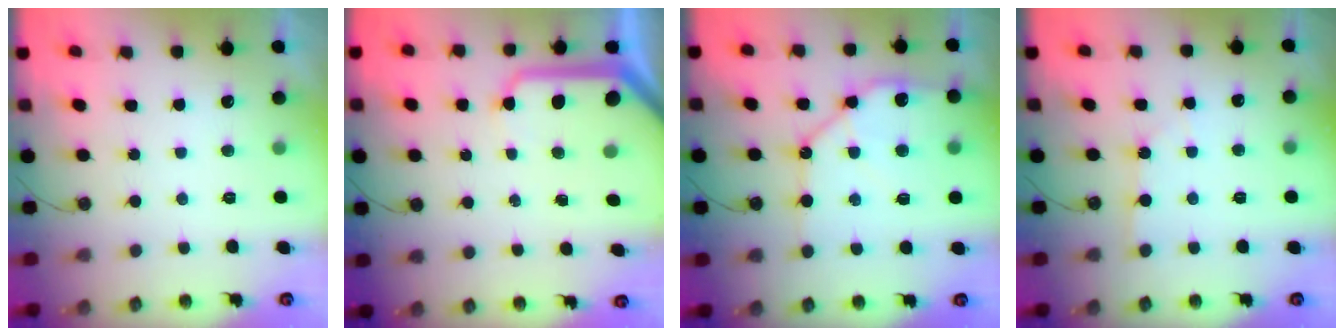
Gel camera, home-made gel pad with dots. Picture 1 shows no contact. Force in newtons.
{"total": 11.6, "press": 11.5, "slide": 1.4}
{"total": 12.9, "press": 12.7, "slide": 1.7}
{"total": 1.8, "press": 1.8, "slide": 0.3}